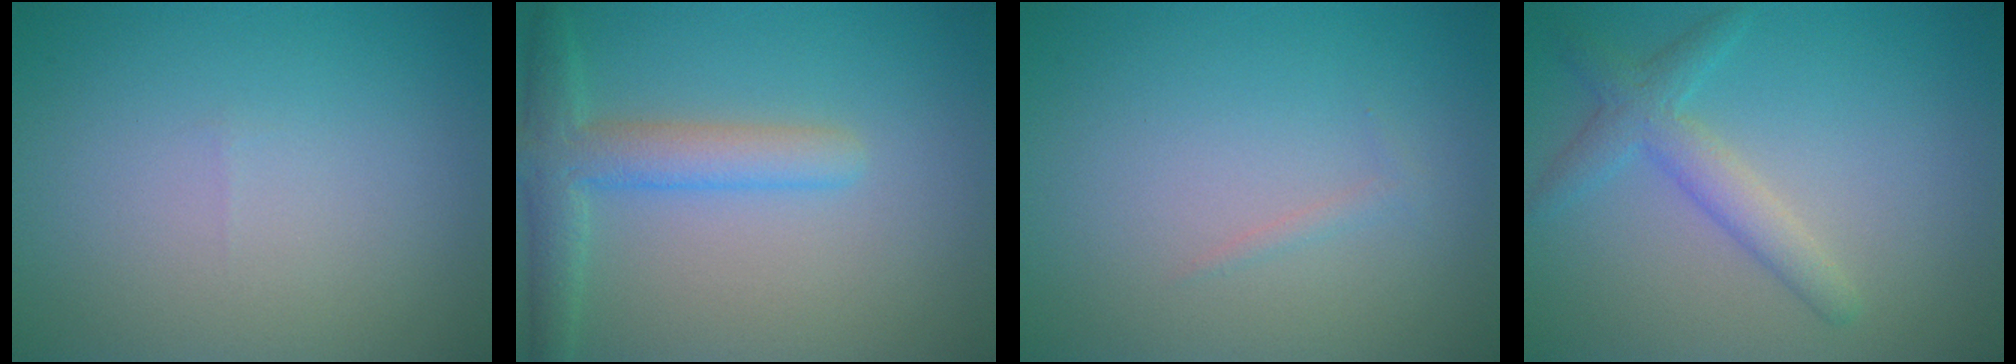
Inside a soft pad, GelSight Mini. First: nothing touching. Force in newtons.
{"total": 4.0, "press": 4.0, "slide": 0.2}
{"total": 0.6, "press": 0.5, "slide": 0.1}
{"total": 1.9, "press": 1.9, "slide": 0.2}